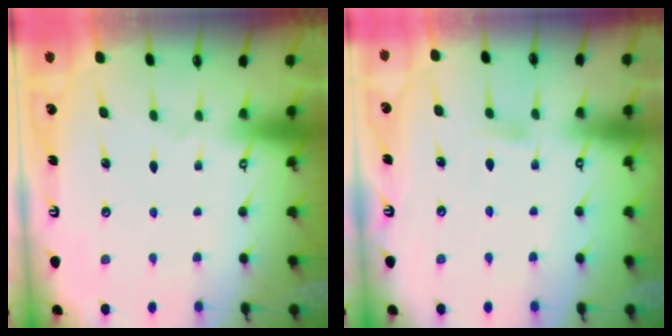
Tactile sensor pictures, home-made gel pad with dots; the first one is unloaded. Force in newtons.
{"total": 3.1, "press": 3.1, "slide": 0.4}